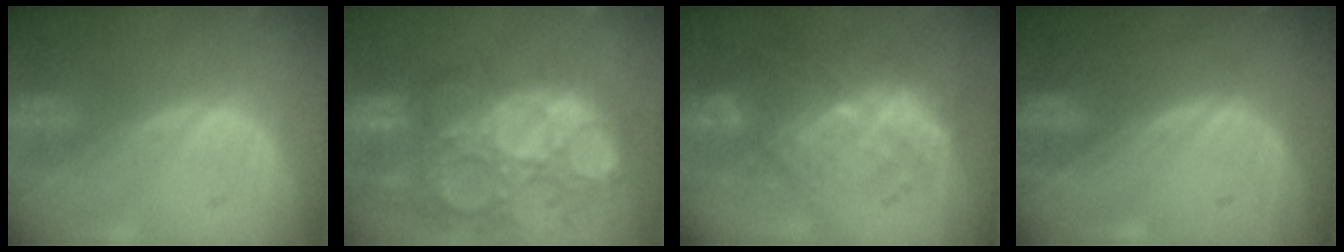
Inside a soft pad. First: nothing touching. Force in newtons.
{"total": 15.0, "press": 12.5, "slide": 8.2}
{"total": 9.0, "press": 8.6, "slide": 2.4}
{"total": 0.0}